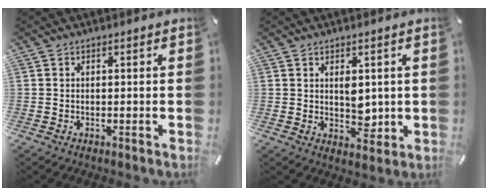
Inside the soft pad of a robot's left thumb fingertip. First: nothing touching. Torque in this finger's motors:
{"motor_torque": [0.86, 0.66, 0.64, -0.10, 0.07]}